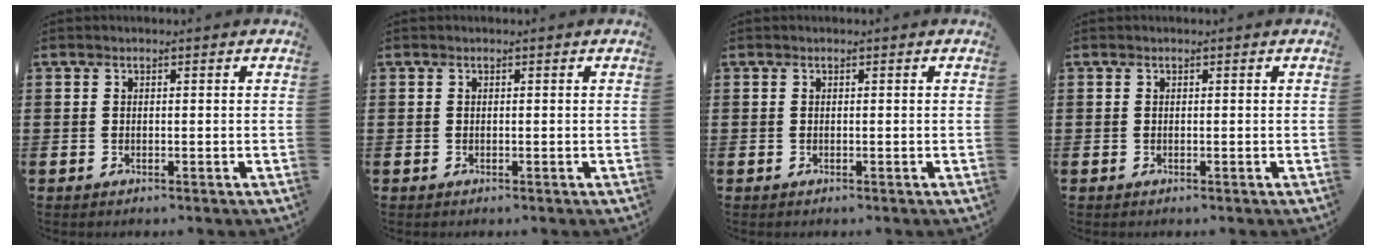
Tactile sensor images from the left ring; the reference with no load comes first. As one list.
[{"total": 0.0}, {"total": 0.0}, {"total": 0.0}]